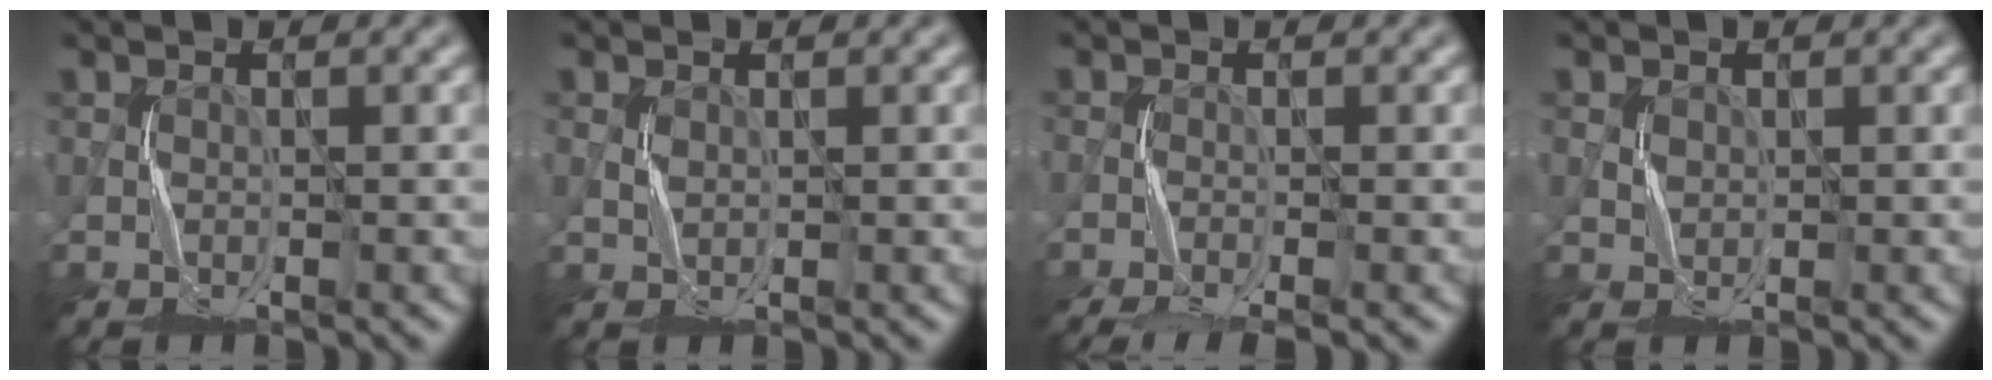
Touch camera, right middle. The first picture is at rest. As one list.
[{"total": 0.0}, {"total": 4.0, "force": [-3.3, 0.5, 2.3], "torque": [-0.039, -0.006, -0.063]}, {"total": 0.6, "force": [0.3, 0.5, -0.2], "torque": [0.001, -0.002, 0.009]}]